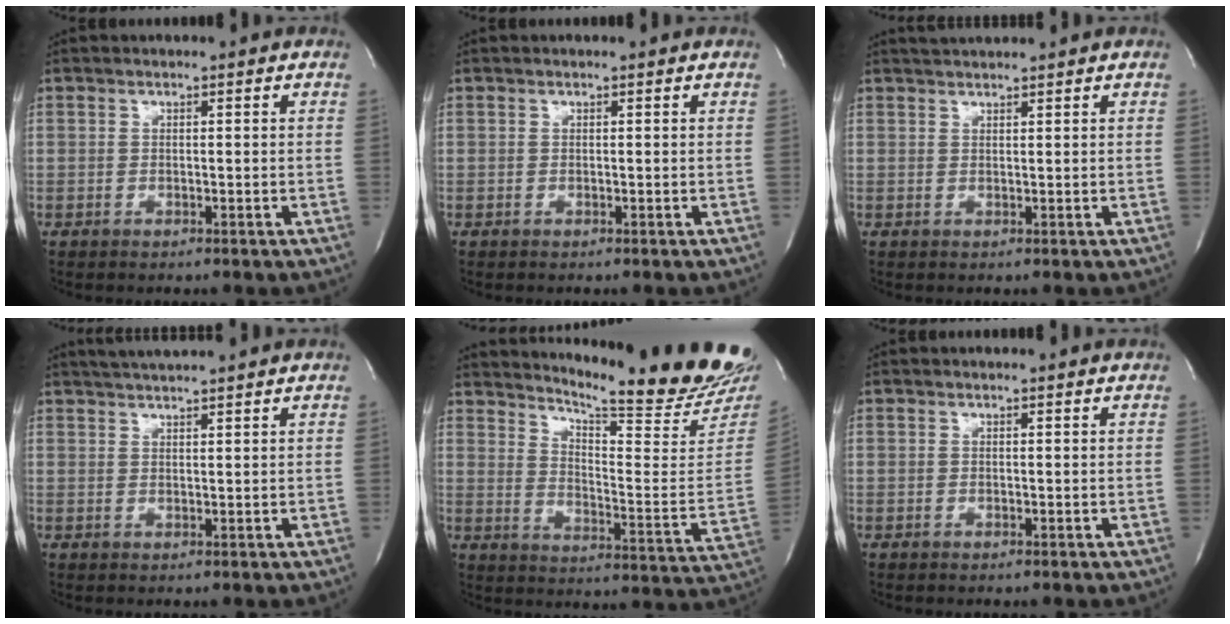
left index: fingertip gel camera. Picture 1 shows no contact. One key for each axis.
{"total": 0.0}
{"total": 2.6, "fx": 2.5, "fy": -0.3, "fz": 0.6, "tx": -0.008, "ty": 0.020, "tz": 0.048}
{"total": 5.4, "fx": 4.9, "fy": -0.7, "fz": 2.0, "tx": -0.036, "ty": 0.021, "tz": 0.078}
{"total": 22.4, "fx": 20.7, "fy": 0.3, "fz": 8.6, "tx": -0.132, "ty": -0.119, "tz": 0.260}
{"total": 0.7, "fx": 0.7, "fy": 0.0, "fz": 0.0, "tx": -0.005, "ty": -0.005, "tz": 0.003}